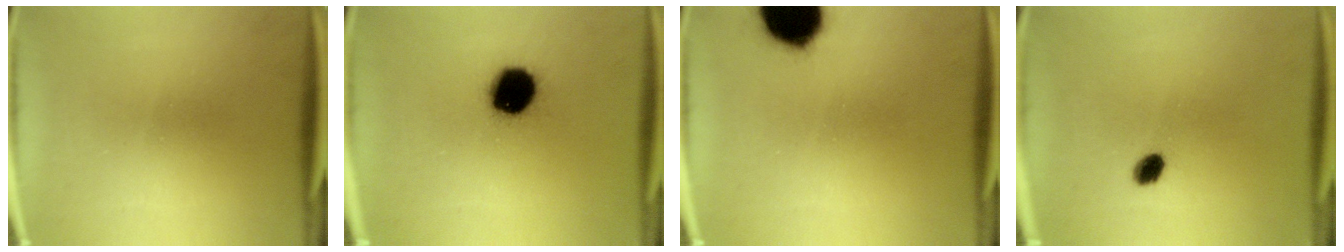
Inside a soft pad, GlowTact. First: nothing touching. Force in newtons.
{"total": 14.4}
{"total": 17.8}
{"total": 2.9}